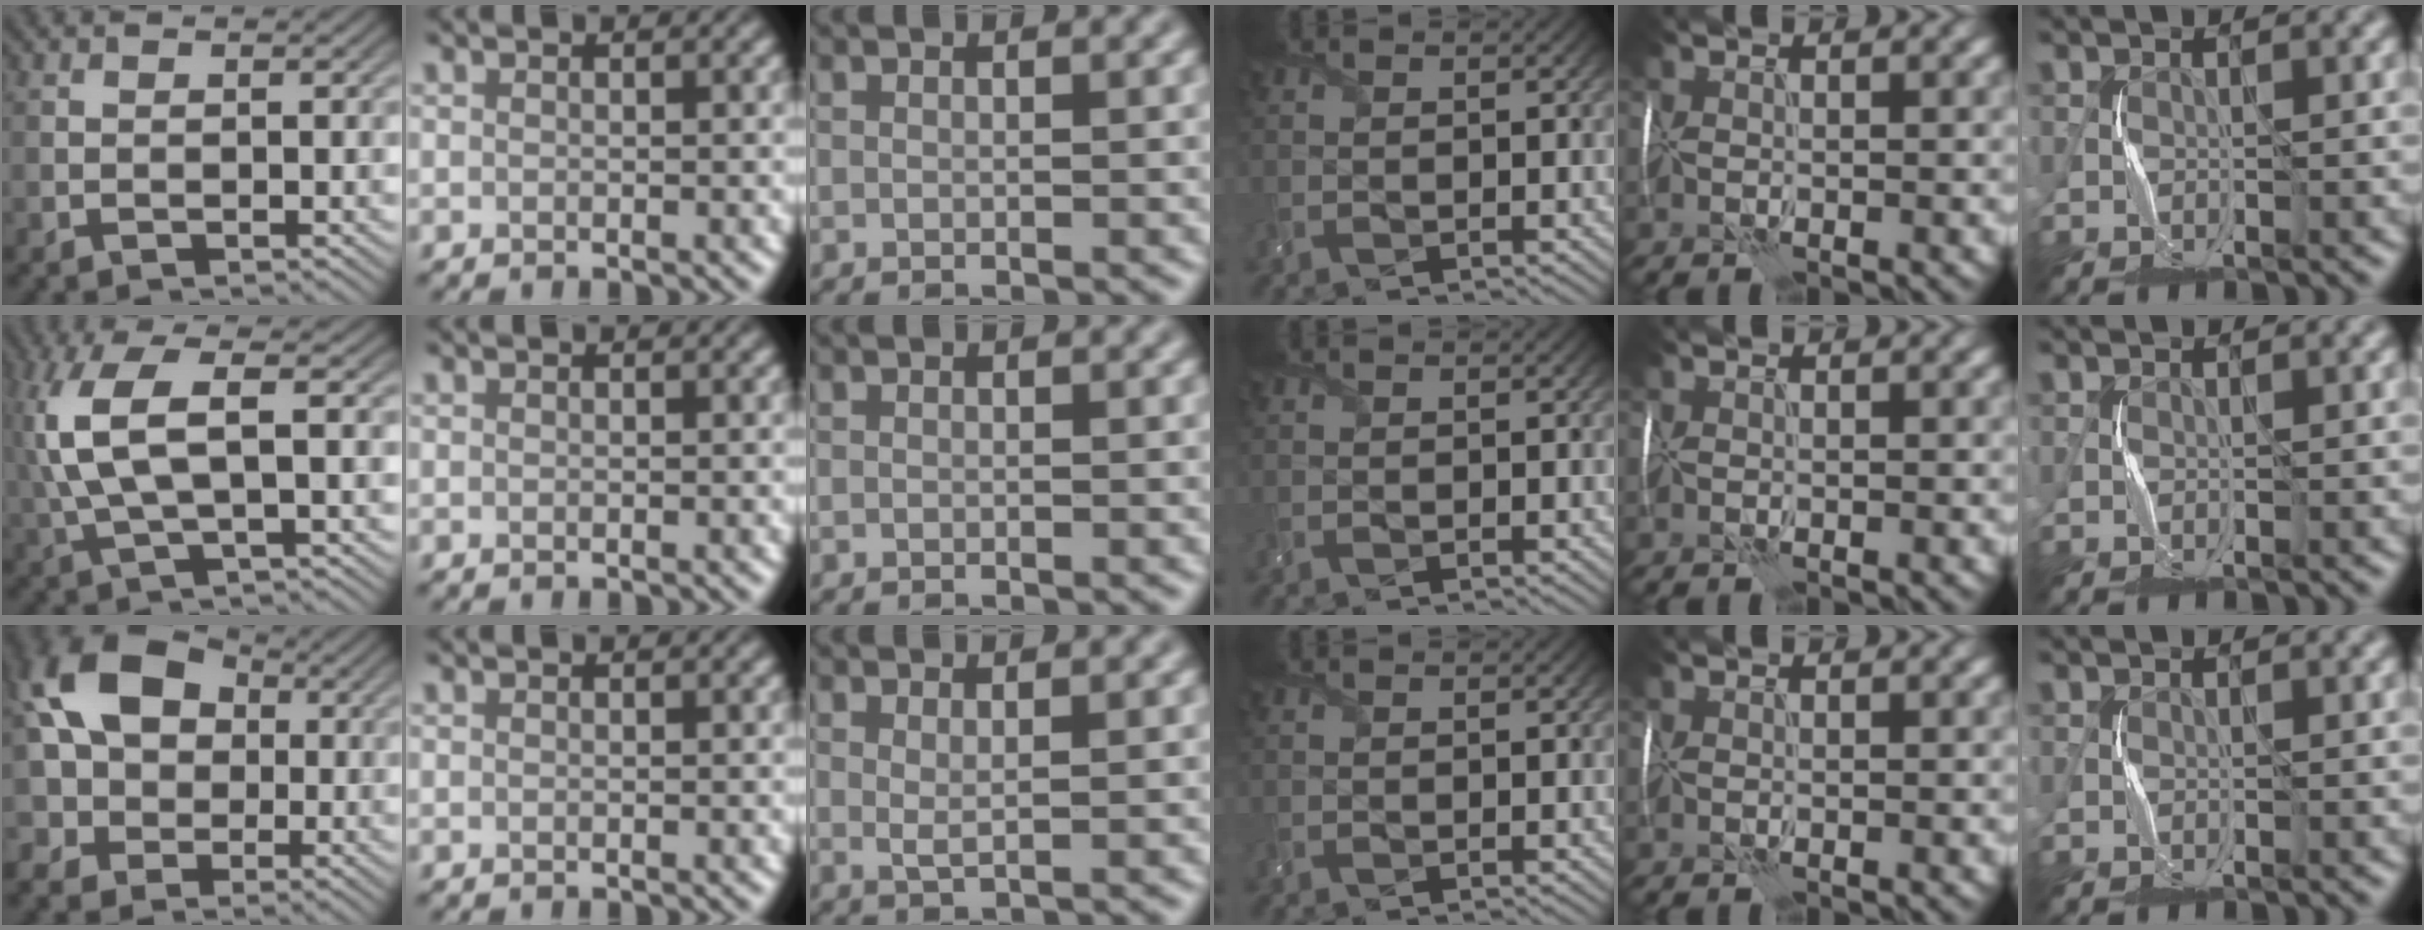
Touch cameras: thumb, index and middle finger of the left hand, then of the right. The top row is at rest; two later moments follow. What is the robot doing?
{"motion": "wrap", "object": "receipt paper"}